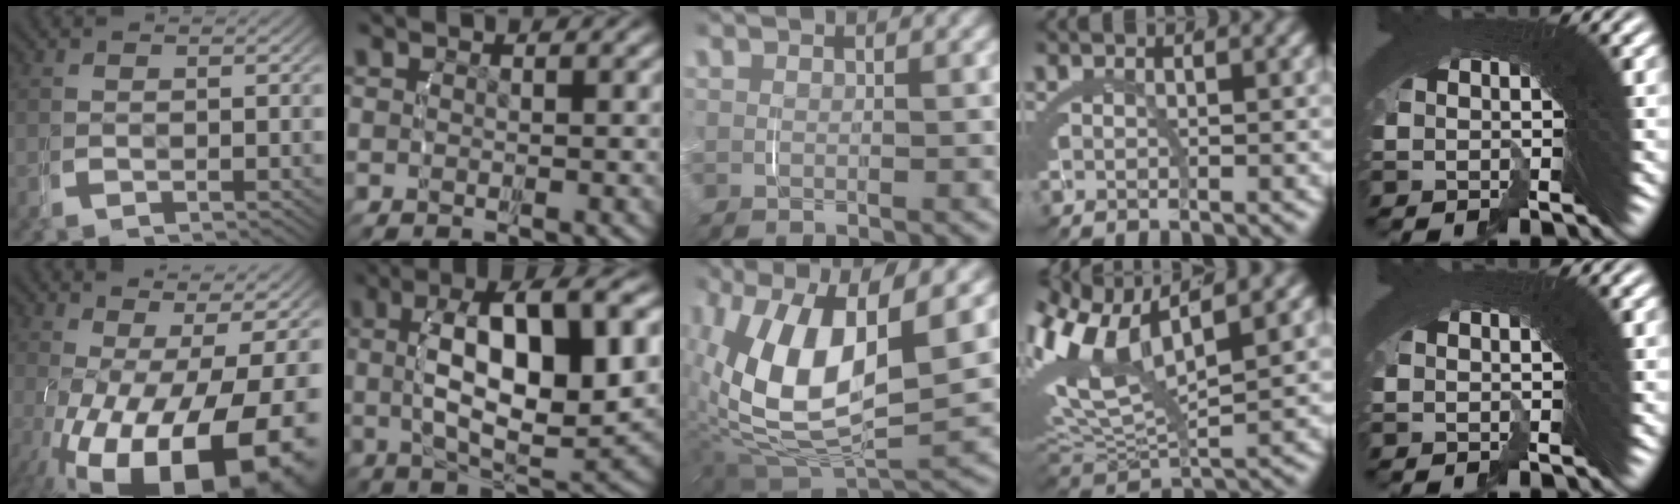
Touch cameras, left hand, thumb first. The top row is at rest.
{"thumb": {"total": 17.1, "force": [-4.2, 10.2, 13.0], "torque": [-0.219, -0.069, -0.018]}, "index": {"total": 10.0, "force": [2.2, 3.5, 9.1], "torque": [-0.141, -0.002, 0.042]}, "middle": {"total": 11.9, "force": [-0.6, 6.9, 9.6], "torque": [-0.206, -0.032, 0.009]}, "ring": {"total": 8.9, "force": [2.1, 5.5, 6.7], "torque": [-0.146, -0.001, 0.034]}}